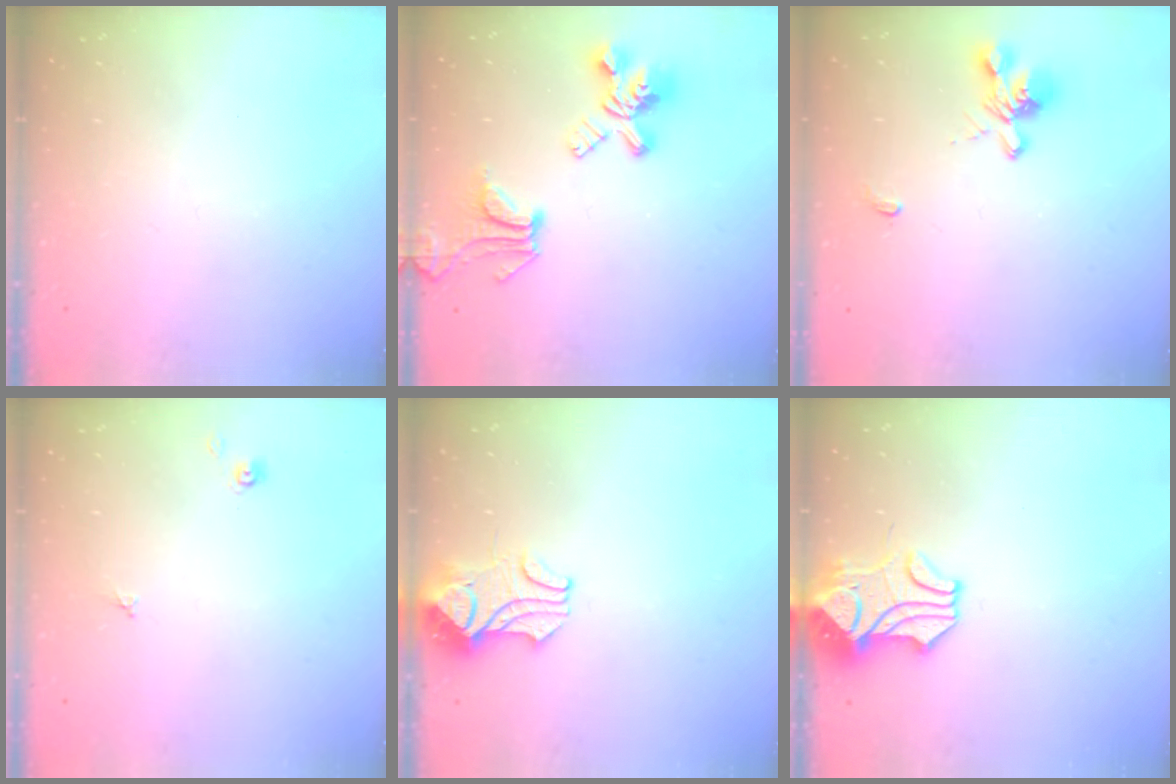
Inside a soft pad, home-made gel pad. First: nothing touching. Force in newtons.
{"total": 9.1, "press": 8.9, "slide": 2.1}
{"total": 1.9, "press": 1.5, "slide": 1.1}
{"total": 2.2, "press": 2.1, "slide": 0.3}
{"total": 2.3, "press": 2.2, "slide": 0.8}
{"total": 2.8, "press": 2.5, "slide": 1.1}